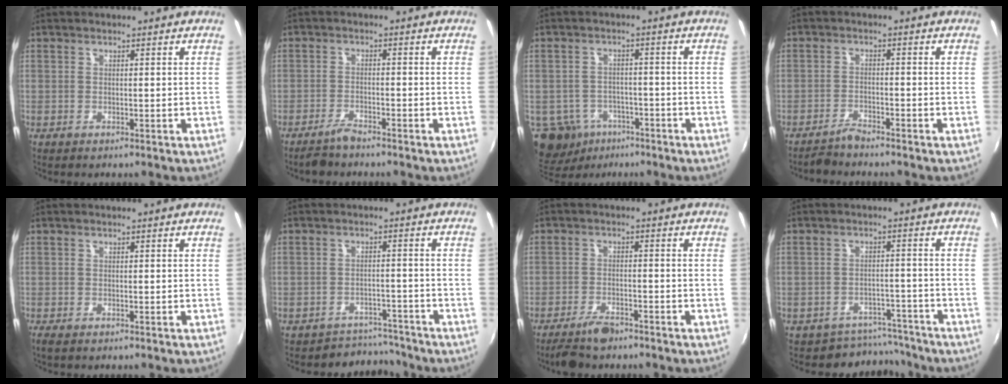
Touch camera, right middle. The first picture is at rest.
{"total": 3.1, "force": [-2.8, 0.5, 1.2], "torque": [-0.036, -0.004, -0.055]}
{"total": 10.5, "force": [-5.5, 8.2, 3.4], "torque": [-0.105, 0.003, -0.072]}
{"total": 2.7, "force": [-2.7, 0.3, 0.6], "torque": [-0.021, -0.004, -0.052]}
{"total": 0.9, "force": [-0.7, 0.3, 0.5], "torque": [-0.013, -0.005, -0.012]}
{"total": 5.6, "force": [-5.0, 2.3, -1.1], "torque": [0.015, 0.018, -0.073]}
{"total": 5.2, "force": [-4.3, 1.5, 2.4], "torque": [-0.066, -0.007, -0.079]}
{"total": 7.1, "force": [-6.3, 3.4, -0.3], "torque": [0.003, 0.024, -0.081]}